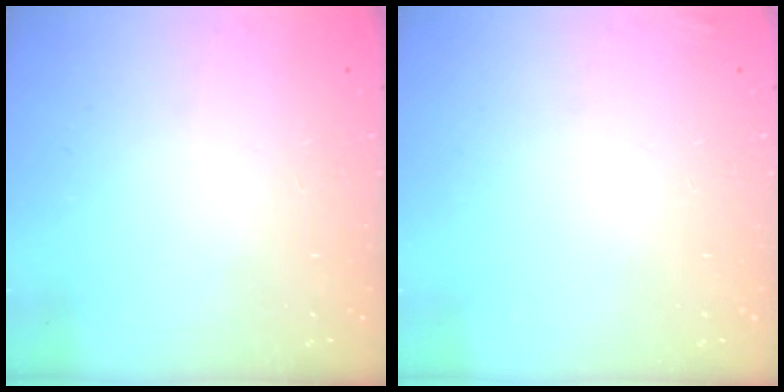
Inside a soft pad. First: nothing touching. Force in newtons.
{"total": 2.3, "press": 2.2, "slide": 0.8}